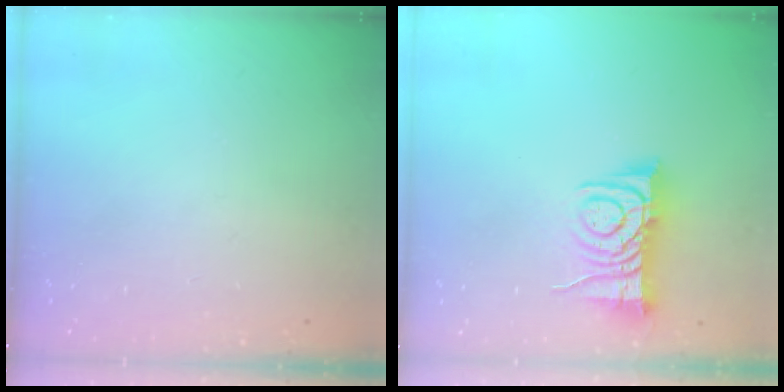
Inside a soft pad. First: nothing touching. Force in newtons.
{"total": 8.0, "press": 8.0, "slide": 0.7}